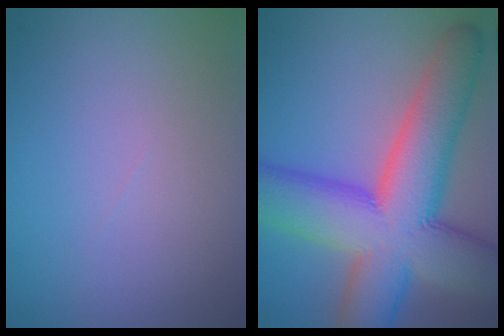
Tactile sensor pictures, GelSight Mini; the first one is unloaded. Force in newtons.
{"total": 14.0, "press": 14.0, "slide": 0.5}